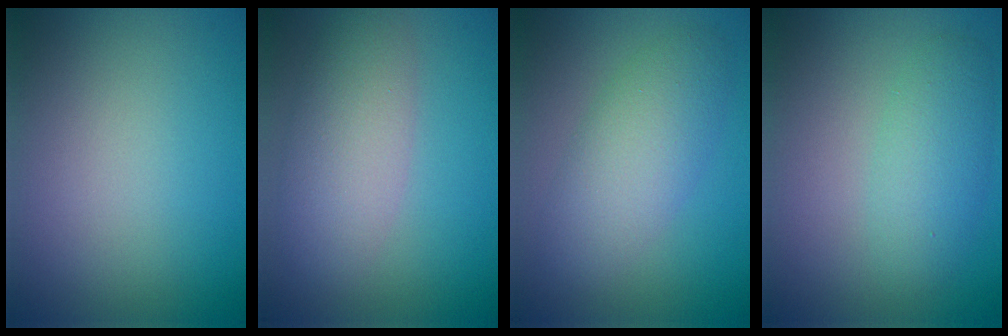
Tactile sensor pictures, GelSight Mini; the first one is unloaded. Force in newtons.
{"total": 4.6, "press": 4.6, "slide": 0.2}
{"total": 4.4, "press": 4.4, "slide": 0.1}
{"total": 3.0, "press": 3.0, "slide": 0.1}